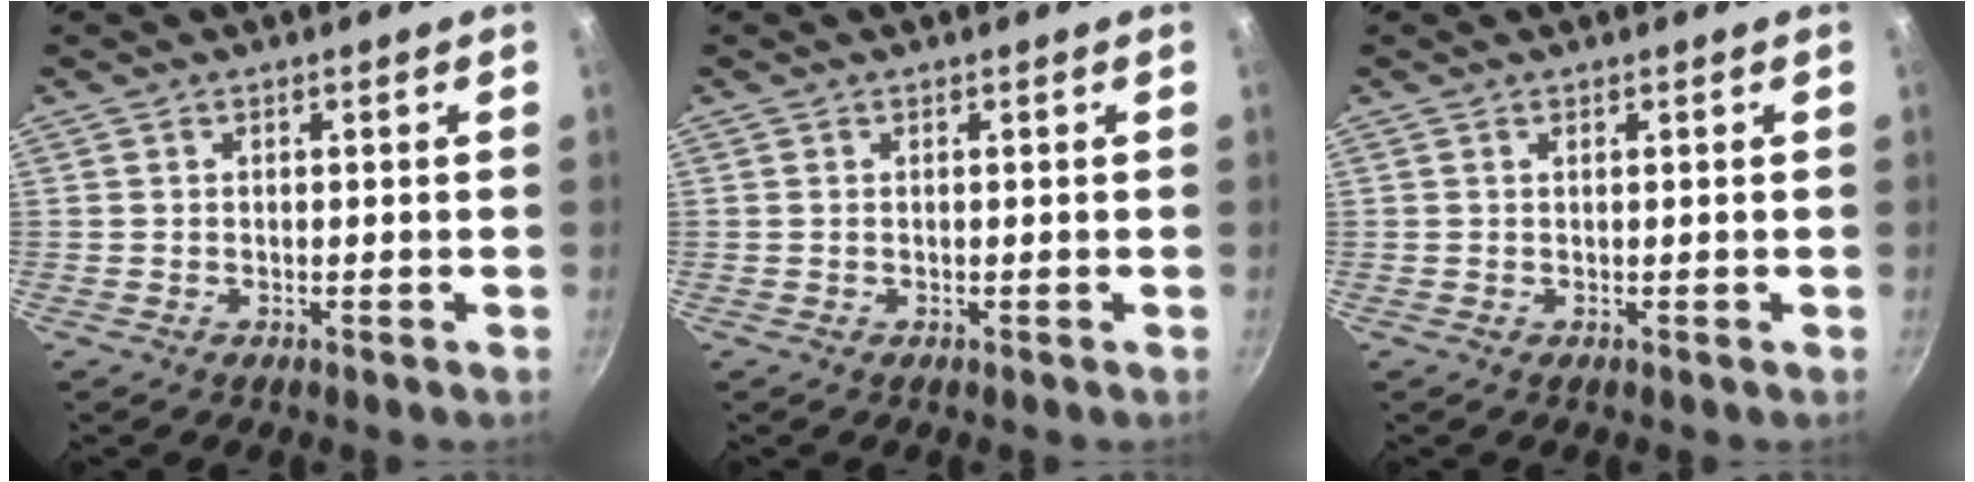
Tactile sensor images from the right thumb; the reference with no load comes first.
{"total": 0.0}
{"total": 0.0}